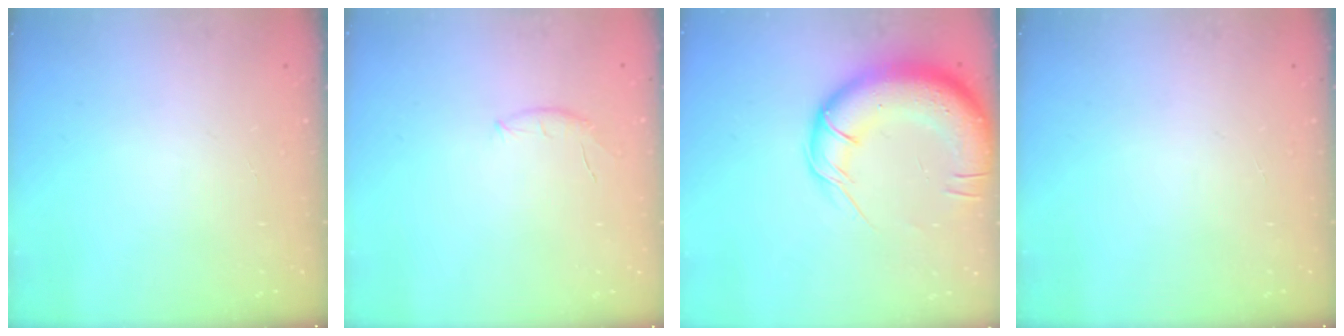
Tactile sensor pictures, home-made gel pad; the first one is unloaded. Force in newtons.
{"total": 6.9, "press": 6.8, "slide": 1.2}
{"total": 19.7, "press": 19.2, "slide": 4.8}
{"total": 0.0}